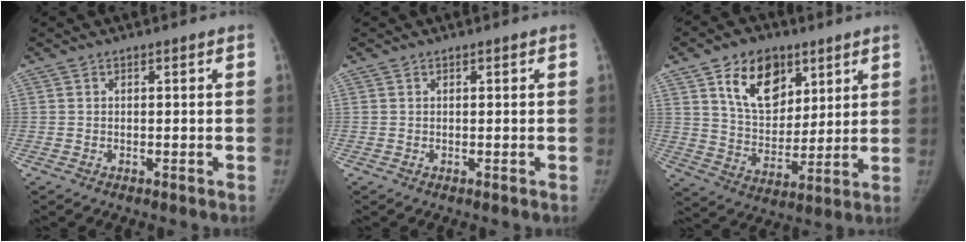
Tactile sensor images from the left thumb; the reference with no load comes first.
{"total": 0.0}
{"total": 14.6, "force": [7.4, 9.6, 8.2], "torque": [-0.096, -0.038, 0.137]}